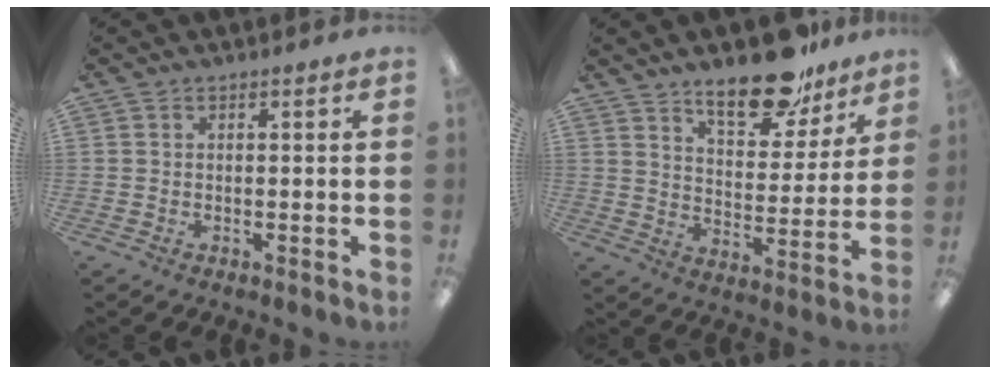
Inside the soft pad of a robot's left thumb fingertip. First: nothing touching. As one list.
[{"total": 15.5, "force": [11.9, 6.1, 7.9], "torque": [-0.101, -0.074, 0.203]}]